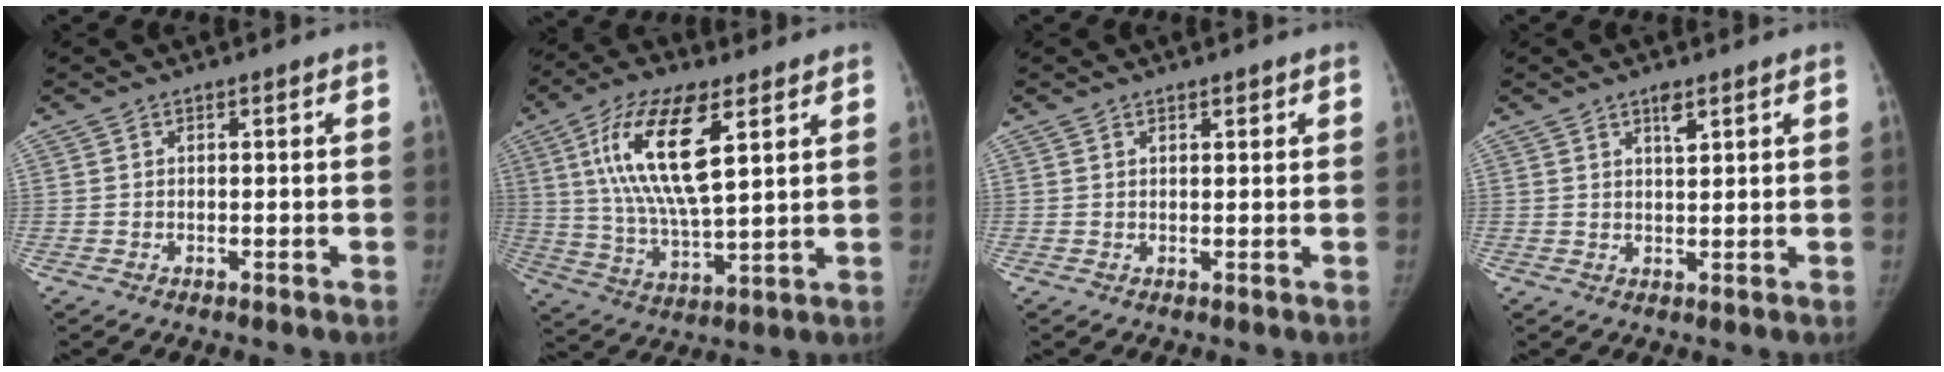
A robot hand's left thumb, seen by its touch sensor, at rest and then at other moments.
{"total": 17.4, "force": [6.5, 6.1, 14.9], "torque": [-0.283, -0.021, 0.120]}
{"total": 1.1, "force": [0.8, 0.4, 0.6], "torque": [-0.006, -0.004, 0.012]}
{"total": 2.8, "force": [1.8, 0.8, 2.0], "torque": [-0.030, -0.008, 0.031]}